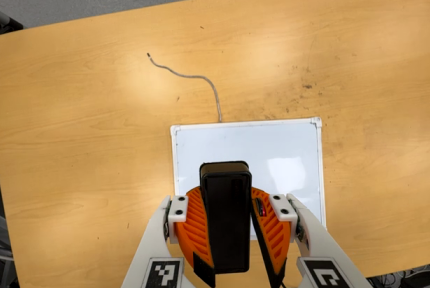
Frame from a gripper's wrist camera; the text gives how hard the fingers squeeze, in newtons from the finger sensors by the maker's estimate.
{"total": 10.2, "left": 9.9, "right": 10.5}